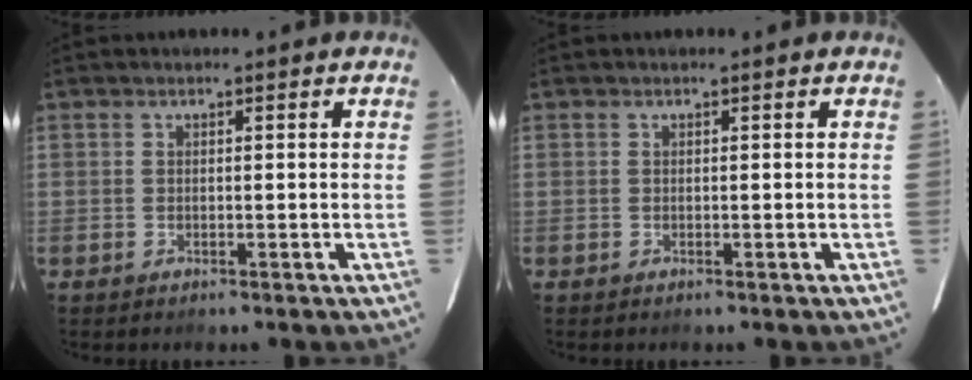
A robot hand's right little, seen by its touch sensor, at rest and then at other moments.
{"total": 0.0}